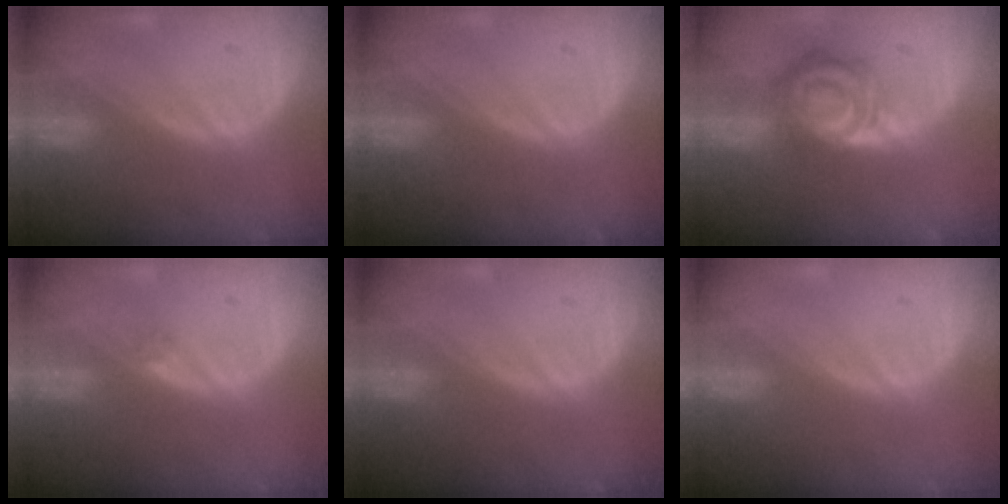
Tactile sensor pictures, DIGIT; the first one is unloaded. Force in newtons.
{"total": 0.0}
{"total": 8.0, "press": 7.1, "slide": 3.7}
{"total": 0.8, "press": 0.7, "slide": 0.4}
{"total": 0.0}
{"total": 0.0}